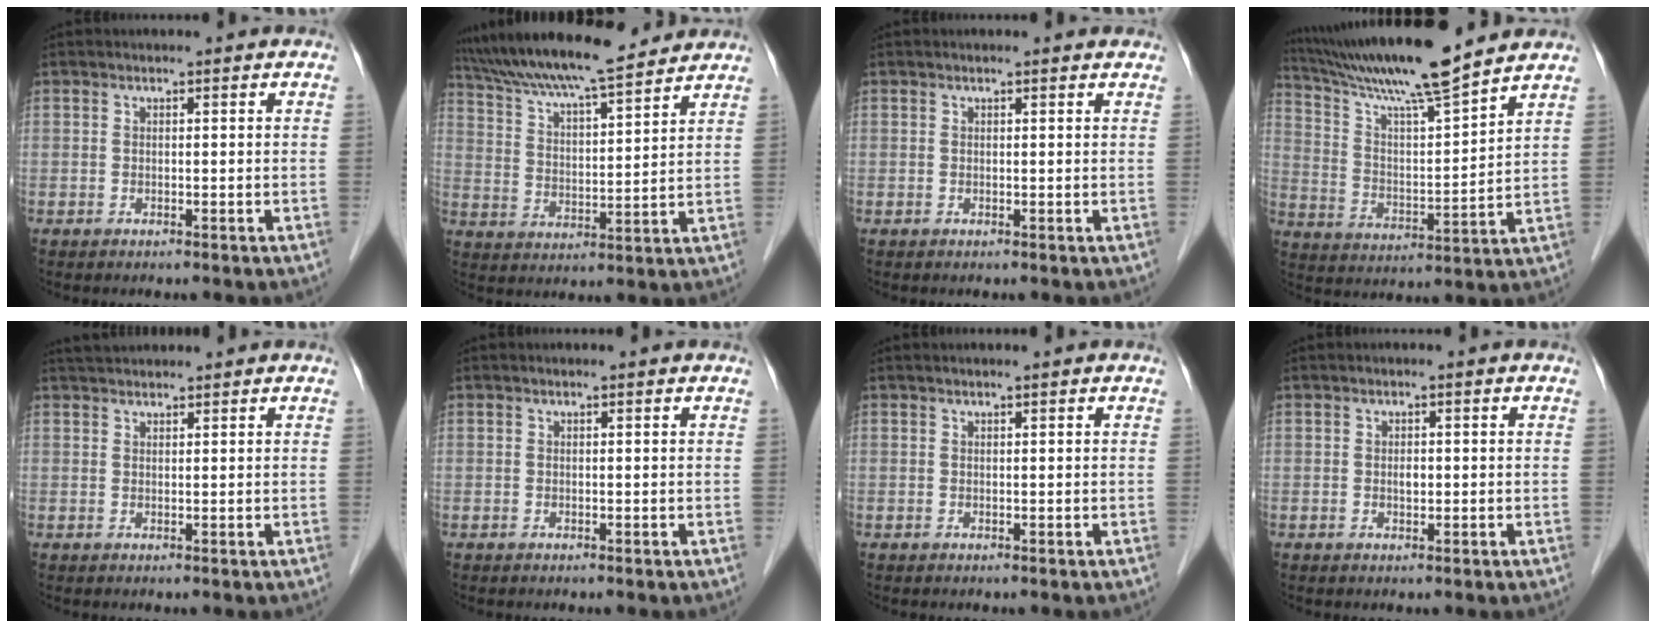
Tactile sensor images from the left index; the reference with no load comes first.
{"total": 16.5, "force": [14.7, 1.5, 7.2], "torque": [-0.130, 0.022, 0.242]}
{"total": 1.6, "force": [1.4, 0.3, 0.6], "torque": [-0.014, 0.009, 0.013]}
{"total": 15.5, "force": [13.5, -0.8, 7.6], "torque": [-0.142, 0.006, 0.236]}
{"total": 3.9, "force": [3.7, 0.5, 1.2], "torque": [-0.019, 0.035, 0.064]}
{"total": 0.6, "force": [0.6, 0.0, 0.3], "torque": [-0.010, 0.006, 0.008]}
{"total": 1.0, "force": [0.8, 0.0, 0.6], "torque": [-0.009, 0.009, 0.015]}
{"total": 1.1, "force": [0.1, 0.6, 0.9], "torque": [-0.017, 0.000, 0.002]}